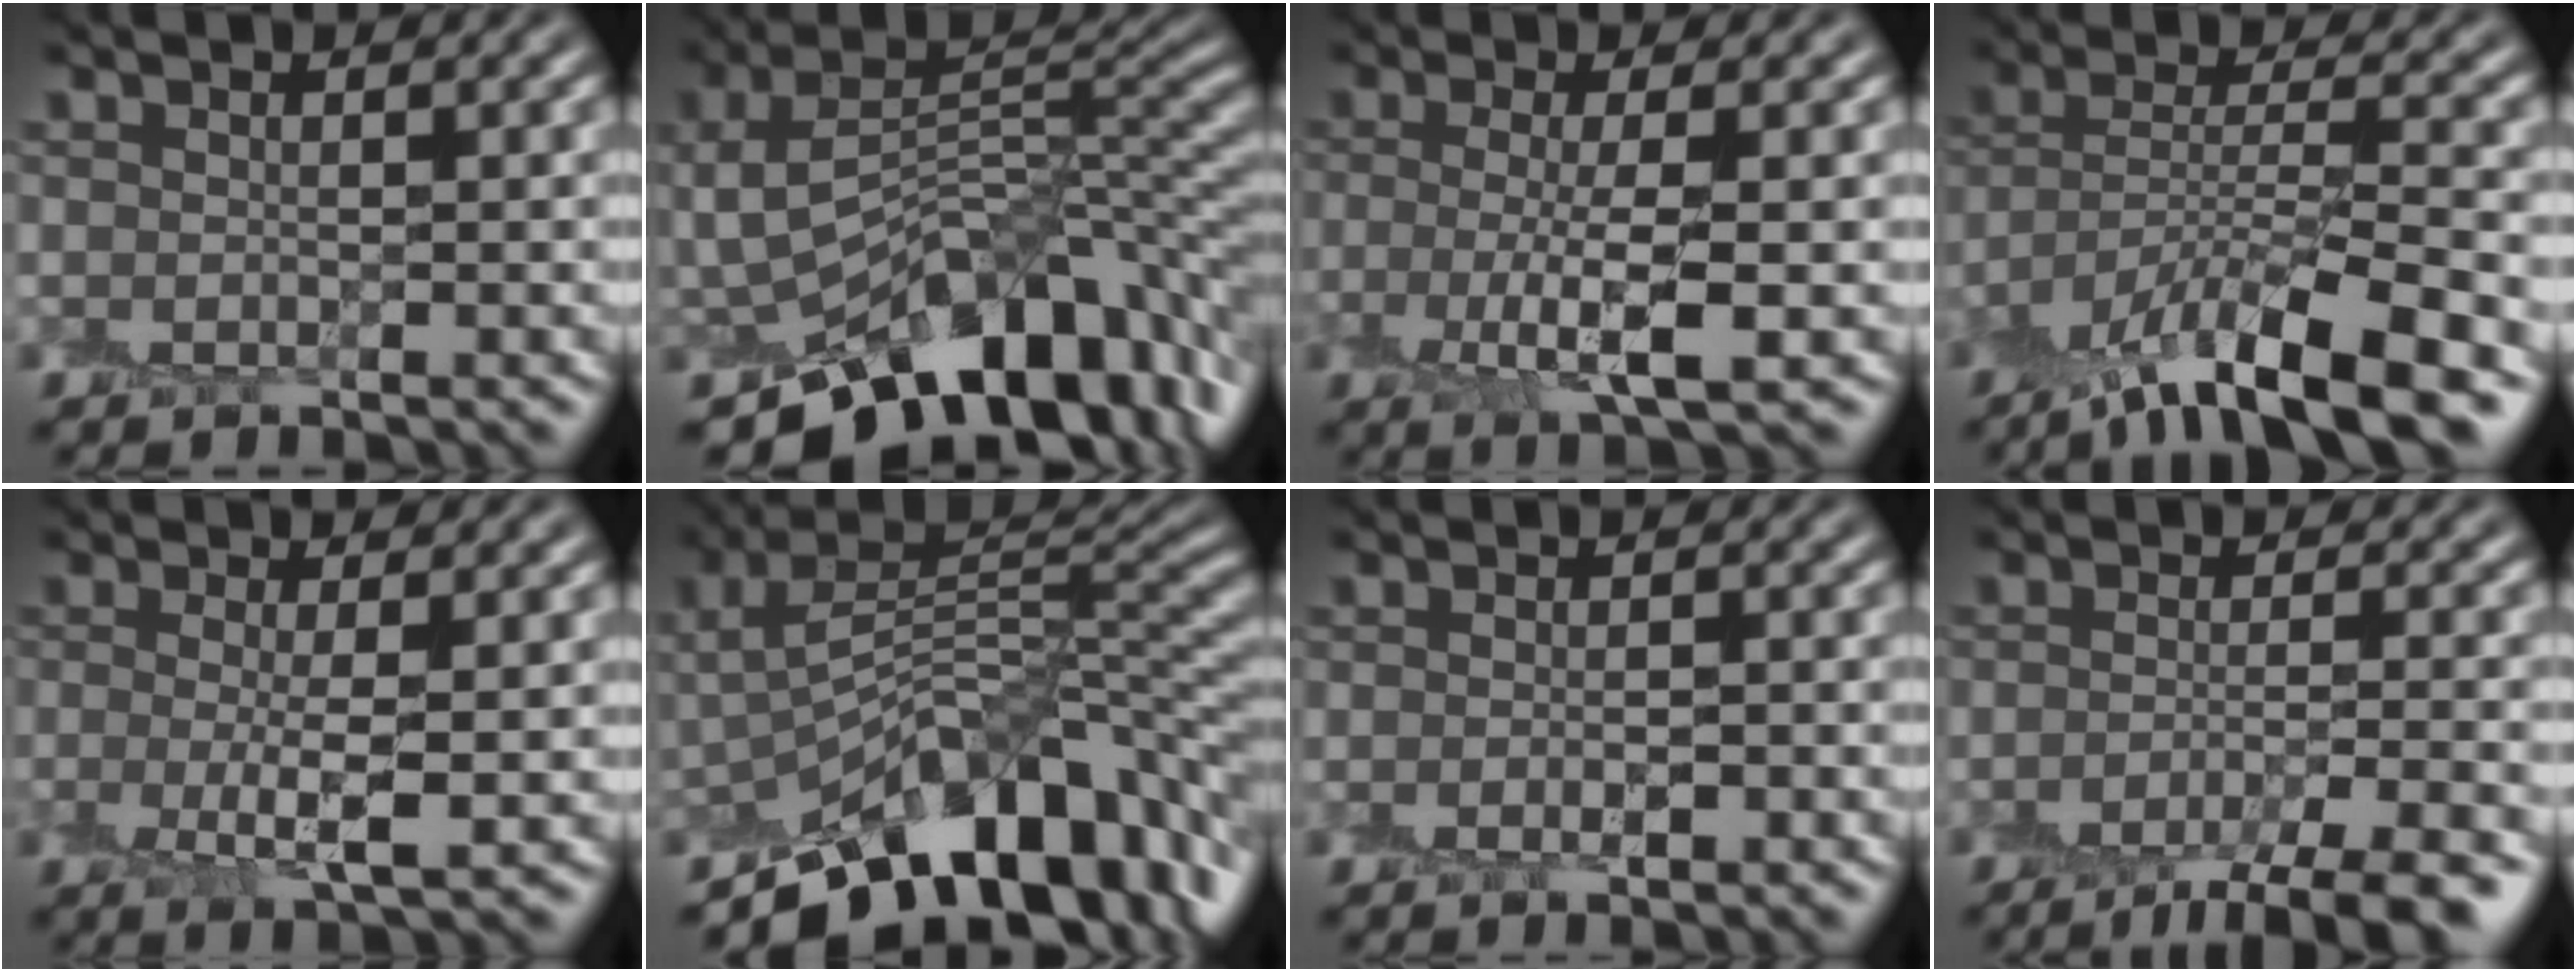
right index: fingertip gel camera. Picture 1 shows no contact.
{"total": 10.4, "force": [-5.2, 5.8, 7.0], "torque": [-0.099, 0.006, -0.086]}
{"total": 4.2, "force": [-0.6, 0.8, 4.0], "torque": [-0.081, -0.010, -0.014]}
{"total": 9.9, "force": [-6.5, 2.3, 7.2], "torque": [-0.119, 0.002, -0.123]}
{"total": 3.3, "force": [-0.1, 0.6, 3.2], "torque": [-0.066, -0.008, -0.004]}
{"total": 10.7, "force": [-4.9, 5.5, 7.7], "torque": [-0.109, 0.009, -0.084]}
{"total": 1.5, "force": [-0.5, 0.4, 1.4], "torque": [-0.028, -0.005, -0.013]}
{"total": 6.2, "force": [-4.0, 1.2, 4.5], "torque": [-0.058, -0.001, -0.065]}